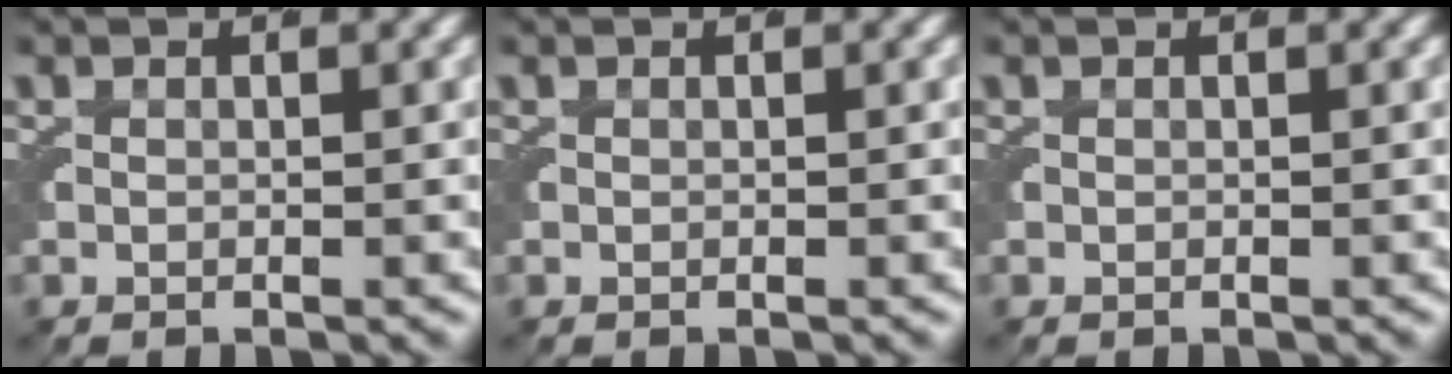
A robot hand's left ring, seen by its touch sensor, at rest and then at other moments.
{"total": 0.0}
{"total": 0.0}